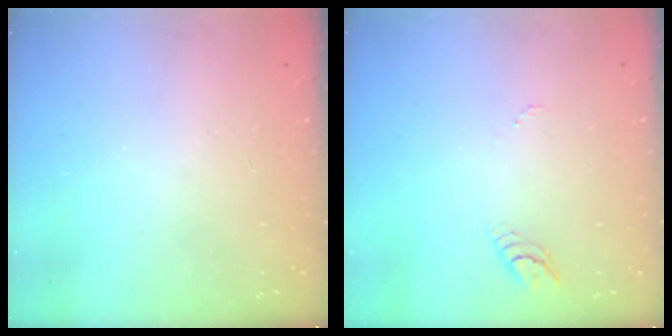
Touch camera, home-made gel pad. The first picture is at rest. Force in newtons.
{"total": 3.5, "press": 3.5, "slide": 0.3}